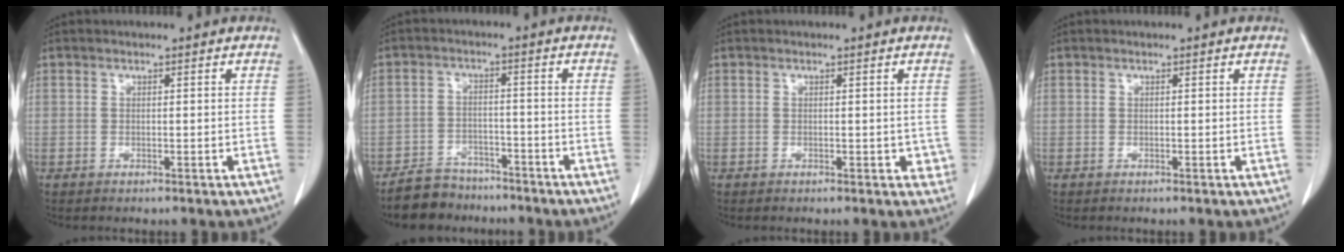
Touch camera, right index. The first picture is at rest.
{"total": 6.4, "force": [-5.4, 3.3, 0.5], "torque": [-0.011, 0.000, -0.097]}
{"total": 2.0, "force": [-0.5, 1.3, 1.5], "torque": [-0.007, 0.003, -0.007]}
{"total": 0.0}